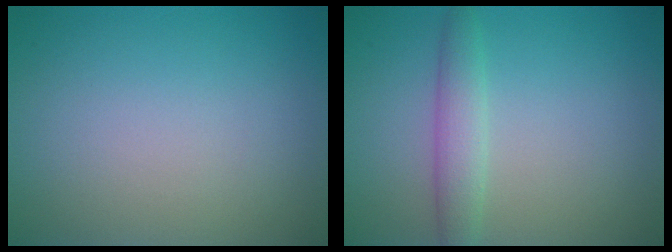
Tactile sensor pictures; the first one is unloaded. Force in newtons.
{"total": 2.5, "press": 2.5, "slide": 0.0}